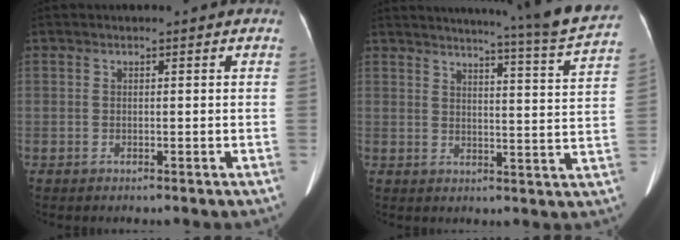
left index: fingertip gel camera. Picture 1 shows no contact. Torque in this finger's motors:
{"motor_torque": [-0.22, -1.30, 0.12, 0.07]}